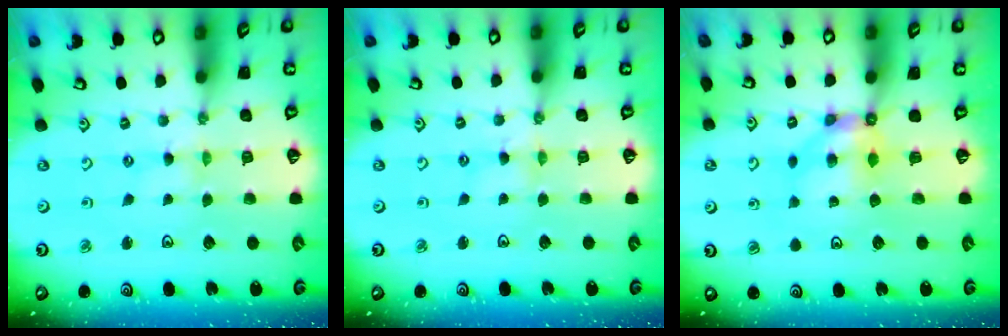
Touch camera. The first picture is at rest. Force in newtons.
{"total": 1.0, "press": 0.9, "slide": 0.2}
{"total": 6.5, "press": 6.5, "slide": 0.2}